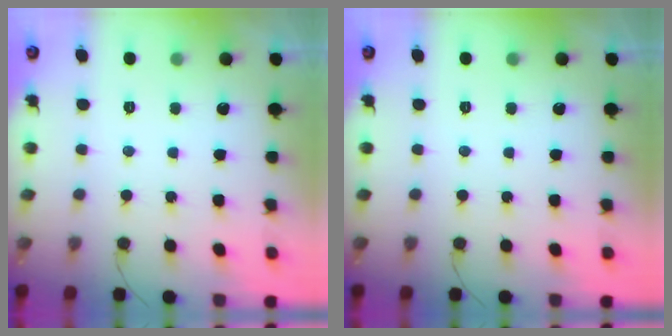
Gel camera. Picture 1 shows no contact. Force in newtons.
{"total": 0.0}